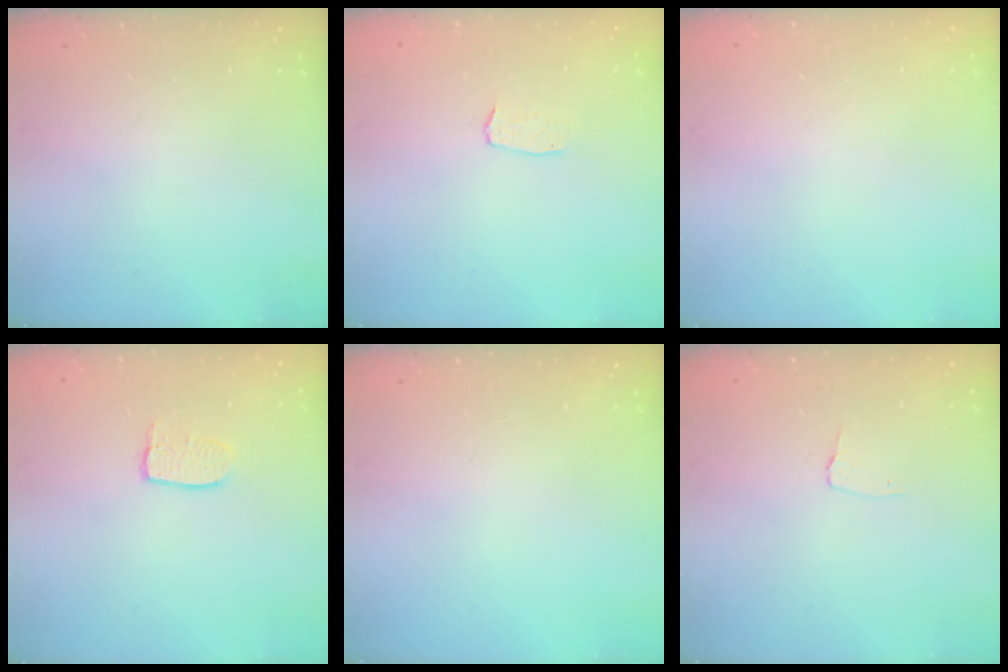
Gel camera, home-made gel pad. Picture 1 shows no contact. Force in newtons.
{"total": 3.0, "press": 3.0, "slide": 0.2}
{"total": 0.0}
{"total": 6.0, "press": 6.0, "slide": 0.5}
{"total": 0.0}
{"total": 2.7, "press": 2.7, "slide": 0.3}